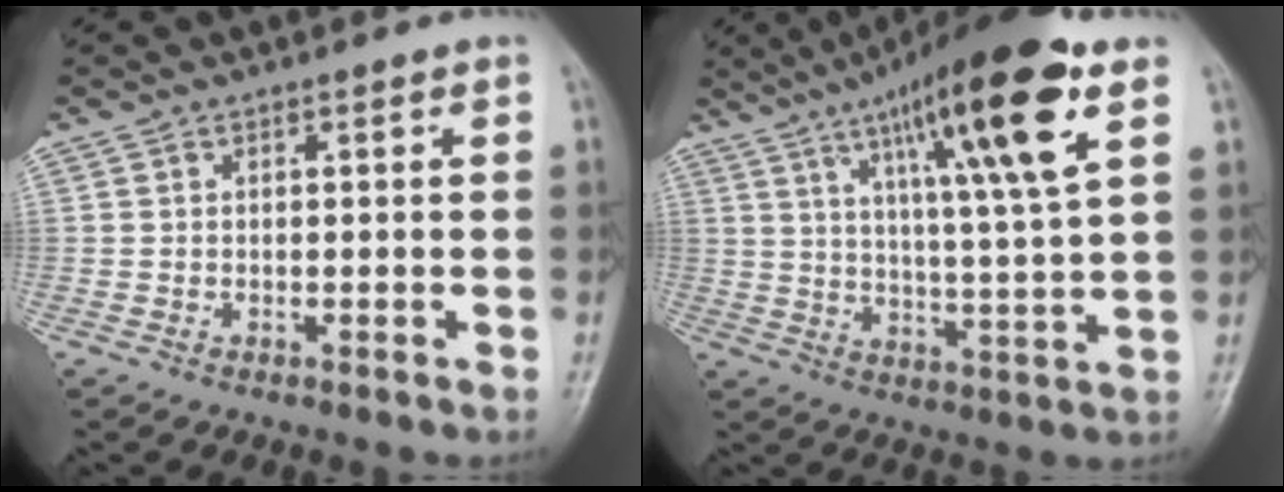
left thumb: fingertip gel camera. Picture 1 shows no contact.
{"total": 19.4, "force": [9.4, 2.6, 16.8], "torque": [-0.257, -0.026, 0.148]}